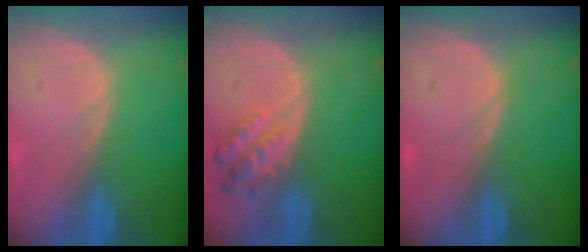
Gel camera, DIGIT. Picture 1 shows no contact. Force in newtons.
{"total": 5.1, "press": 4.8, "slide": 1.7}
{"total": 0.0}